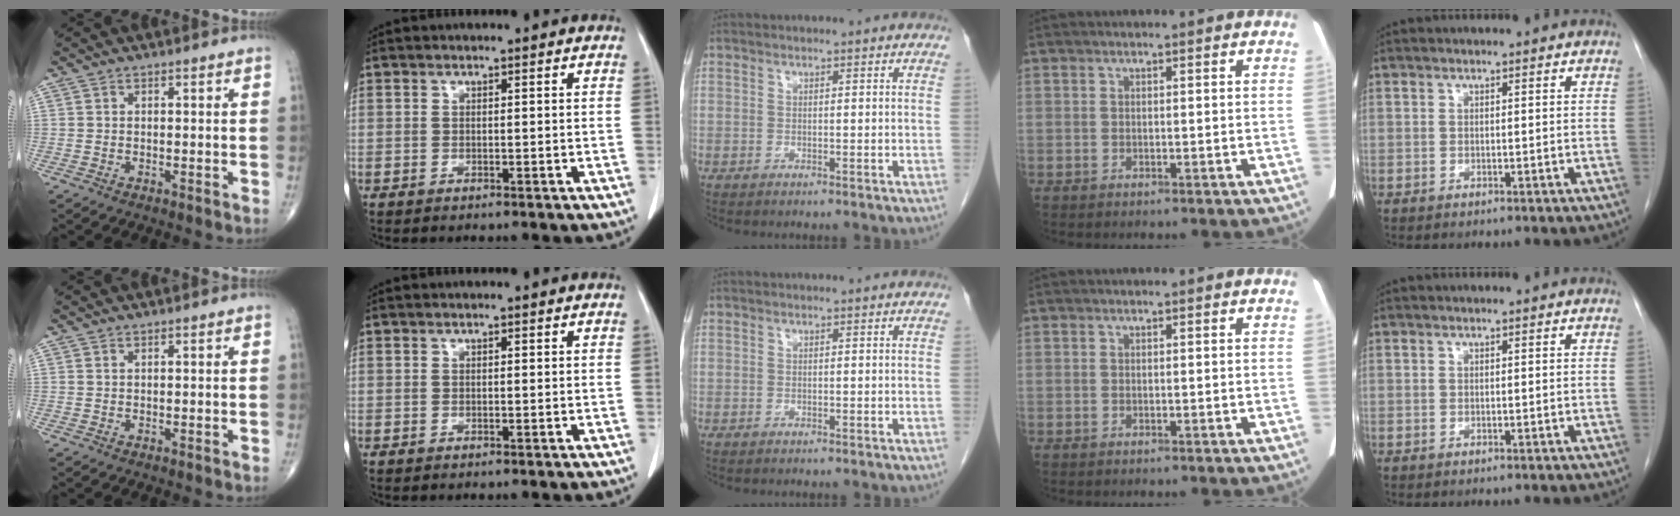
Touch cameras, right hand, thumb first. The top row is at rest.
{}